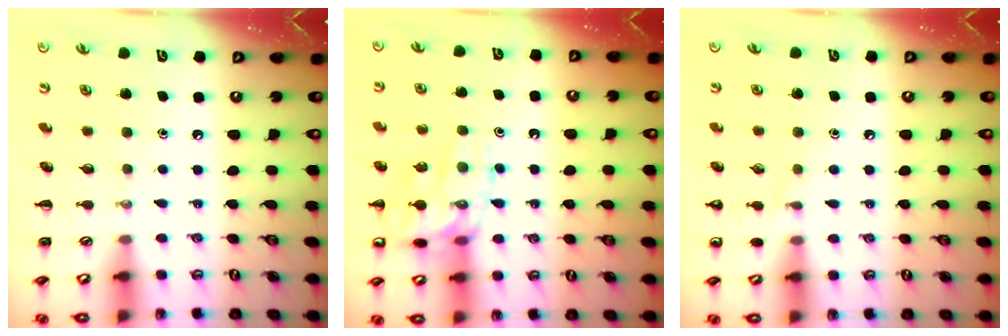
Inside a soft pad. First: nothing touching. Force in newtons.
{"total": 14.0, "press": 13.9, "slide": 1.6}
{"total": 5.0, "press": 4.7, "slide": 1.8}